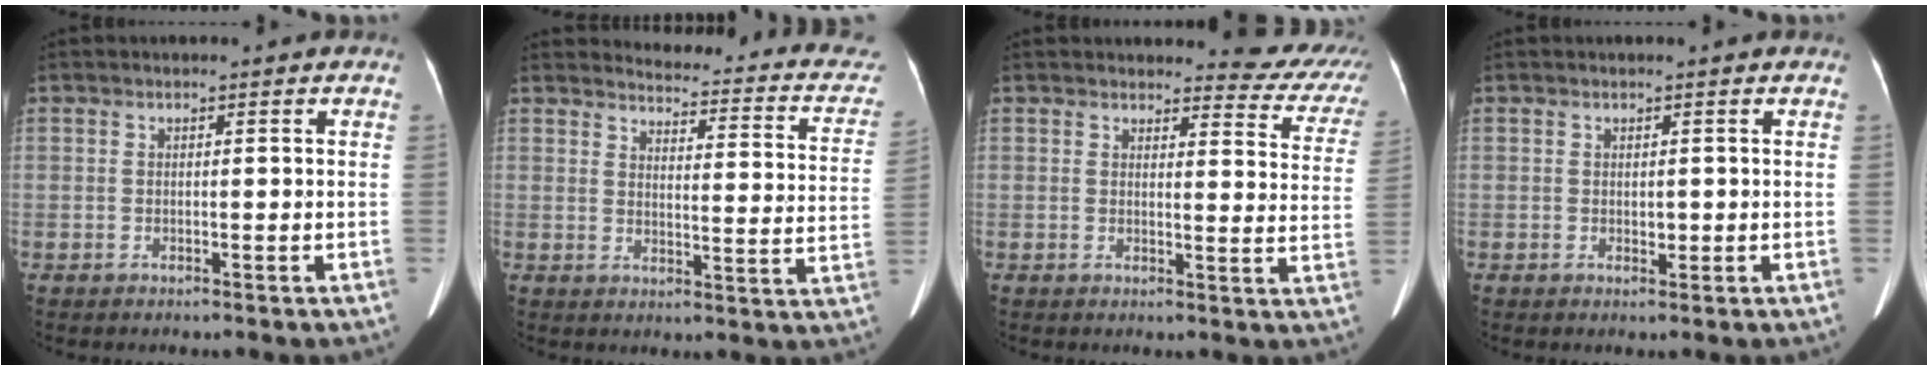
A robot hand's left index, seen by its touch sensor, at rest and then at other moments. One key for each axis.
{"total": 16.6, "fx": 15.0, "fy": 4.5, "fz": 5.4, "tx": -0.039, "ty": -0.049, "tz": 0.138}
{"total": 10.1, "fx": 9.7, "fy": 2.5, "fz": 1.2, "tx": 0.021, "ty": -0.049, "tz": 0.075}
{"total": 0.8, "fx": 0.0, "fy": 0.6, "fz": 0.5, "tx": -0.009, "ty": -0.001, "tz": 0.001}